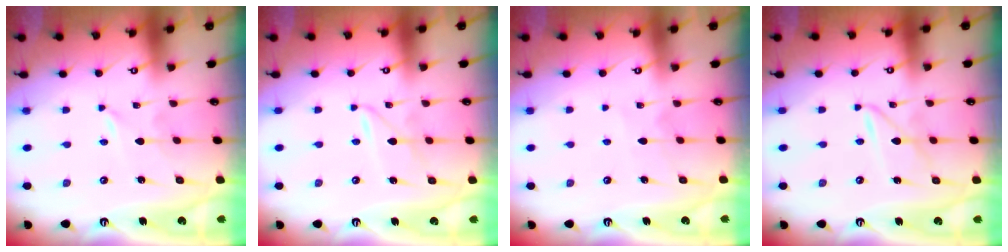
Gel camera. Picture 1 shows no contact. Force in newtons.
{"total": 2.5, "press": 2.5, "slide": 0.3}
{"total": 4.3, "press": 4.3, "slide": 0.4}
{"total": 4.5, "press": 4.5, "slide": 0.4}